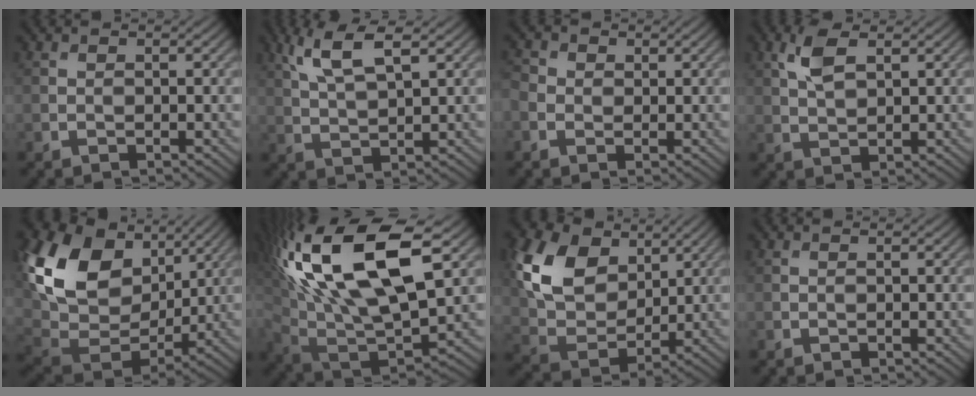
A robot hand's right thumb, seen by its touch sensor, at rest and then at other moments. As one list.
[{"total": 6.9, "force": [3.8, 1.9, 5.5], "torque": [-0.124, 0.008, 0.078]}, {"total": 2.7, "force": [-0.2, 2.4, 1.3], "torque": [-0.039, 0.006, -0.011]}, {"total": 4.4, "force": [2.0, 1.9, 3.4], "torque": [-0.084, 0.008, 0.039]}, {"total": 17.2, "force": [6.4, 11.5, 11.1], "torque": [-0.268, 0.015, 0.132]}, {"total": 21.5, "force": [7.6, 9.3, 17.8], "torque": [-0.376, 0.043, 0.129]}, {"total": 12.2, "force": [5.1, 8.1, 7.7], "torque": [-0.189, 0.011, 0.095]}, {"total": 0.0}]